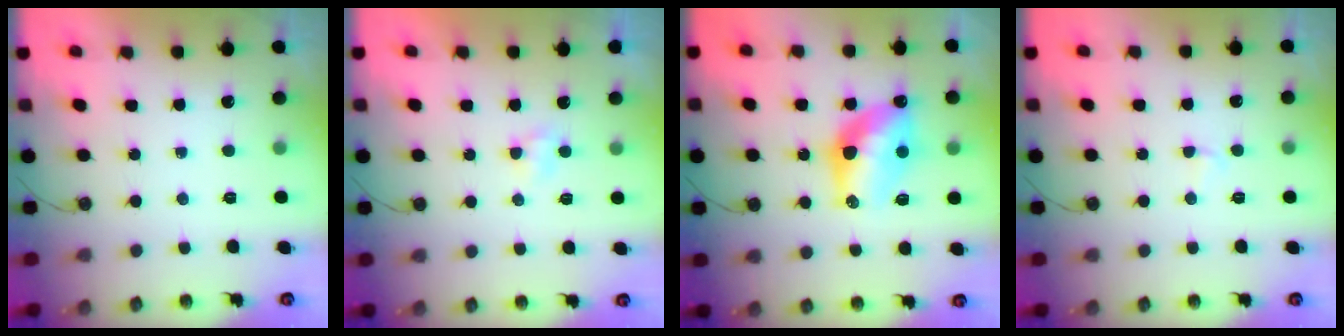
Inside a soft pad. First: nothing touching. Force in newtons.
{"total": 2.2, "press": 2.2, "slide": 0.3}
{"total": 12.1, "press": 12.1, "slide": 0.9}
{"total": 2.6, "press": 2.6, "slide": 0.2}